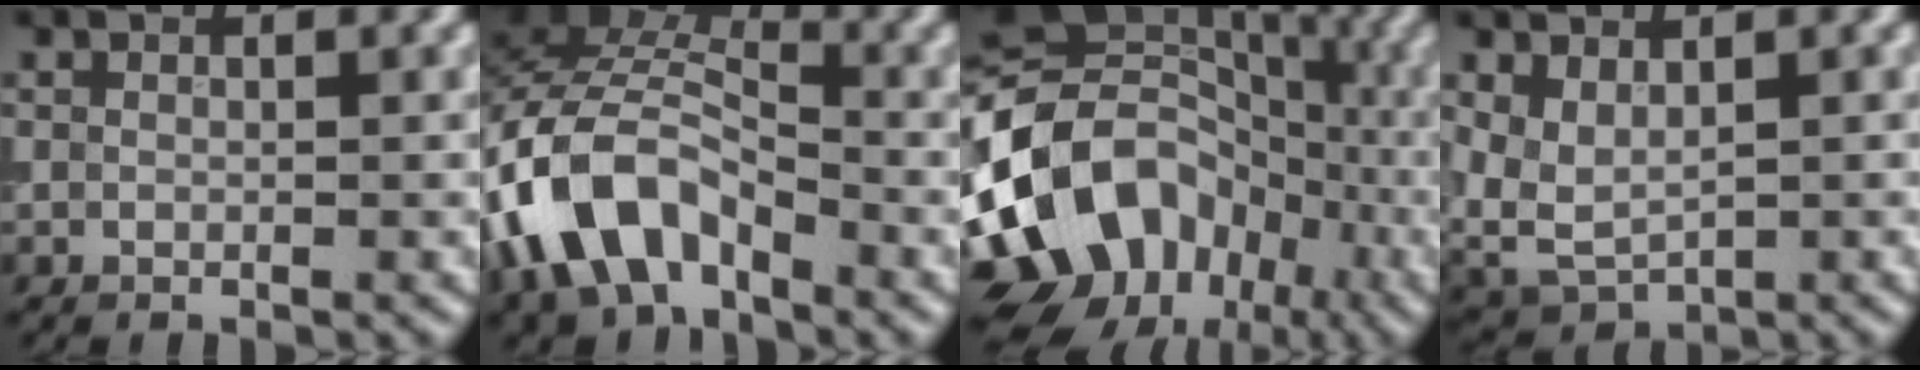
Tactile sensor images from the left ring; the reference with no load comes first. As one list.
[{"total": 9.8, "force": [-4.8, 5.7, 6.4], "torque": [-0.123, 0.012, -0.110]}, {"total": 15.2, "force": [-5.0, 11.8, 8.1], "torque": [-0.170, 0.010, -0.107]}, {"total": 3.6, "force": [0.9, 2.3, 2.6], "torque": [-0.066, -0.003, 0.022]}]